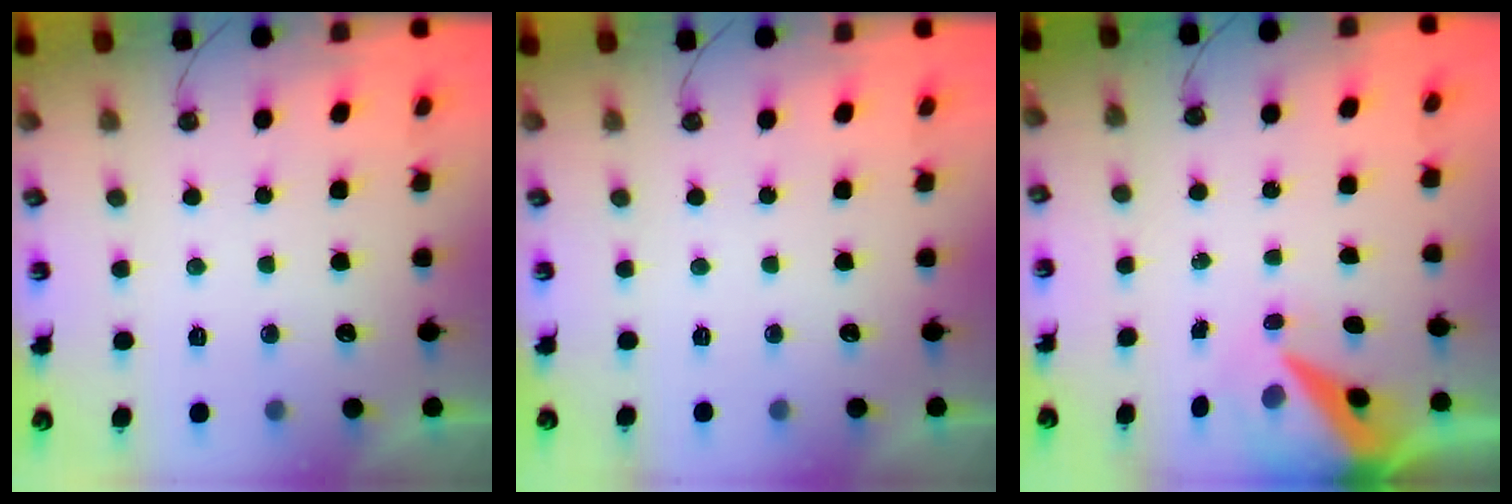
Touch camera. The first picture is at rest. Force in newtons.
{"total": 0.0}
{"total": 9.1, "press": 9.1, "slide": 1.2}